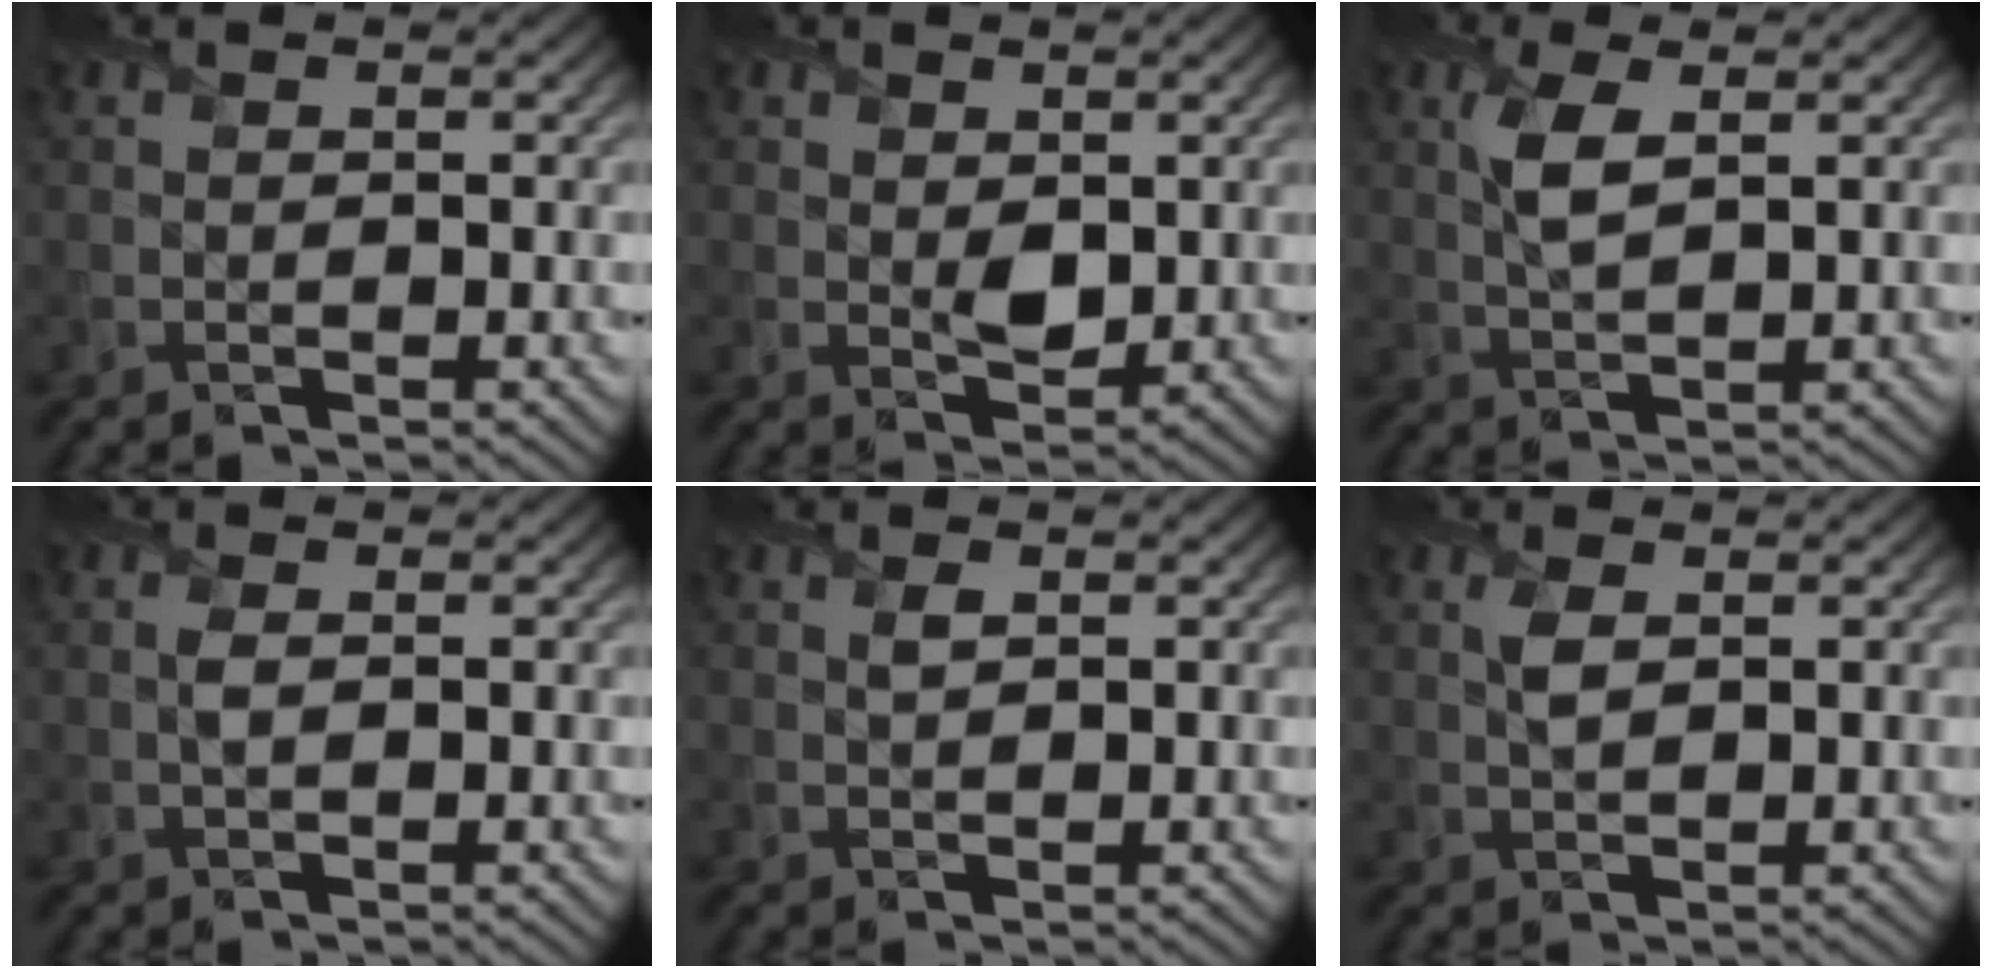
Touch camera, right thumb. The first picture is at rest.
{"total": 2.8, "force": [0.8, 2.1, 1.8], "torque": [-0.038, -0.010, 0.017]}
{"total": 4.2, "force": [1.5, 1.6, 3.6], "torque": [-0.089, 0.003, 0.028]}
{"total": 1.4, "force": [0.2, 0.7, 1.3], "torque": [-0.033, 0.001, 0.001]}
{"total": 1.2, "force": [0.5, 0.7, 0.8], "torque": [-0.020, -0.004, 0.009]}
{"total": 2.1, "force": [0.8, 1.0, 1.7], "torque": [-0.042, 0.001, 0.014]}